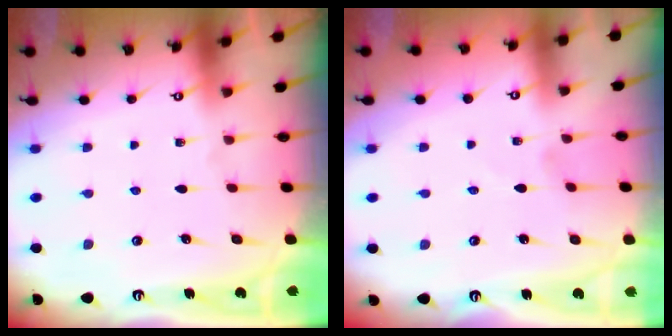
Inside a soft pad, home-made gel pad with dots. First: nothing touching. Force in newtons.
{"total": 1.2, "press": 1.2, "slide": 0.1}